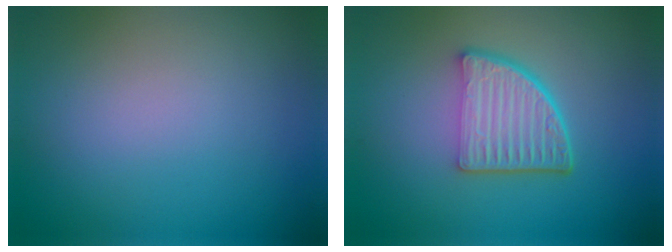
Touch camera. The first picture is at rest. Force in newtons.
{"total": 5.4, "press": 3.8, "slide": 3.8}